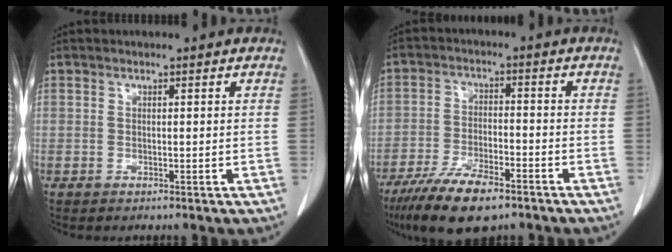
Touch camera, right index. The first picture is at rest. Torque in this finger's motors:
{"motor_torque": [-0.03, -0.12, 0.24, 0.05]}